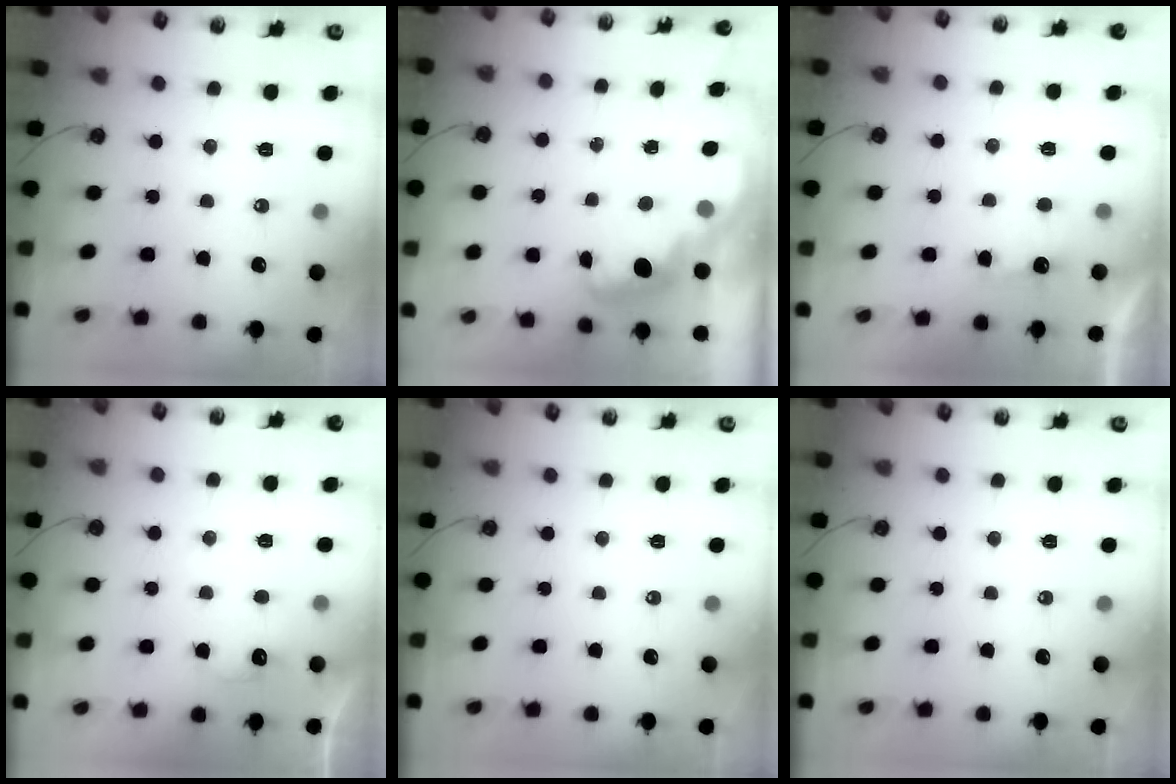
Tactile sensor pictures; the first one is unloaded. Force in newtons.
{"total": 2.6, "press": 2.5, "slide": 0.8}
{"total": 2.3, "press": 2.2, "slide": 0.8}
{"total": 5.2, "press": 5.0, "slide": 1.2}
{"total": 0.0}
{"total": 0.0}